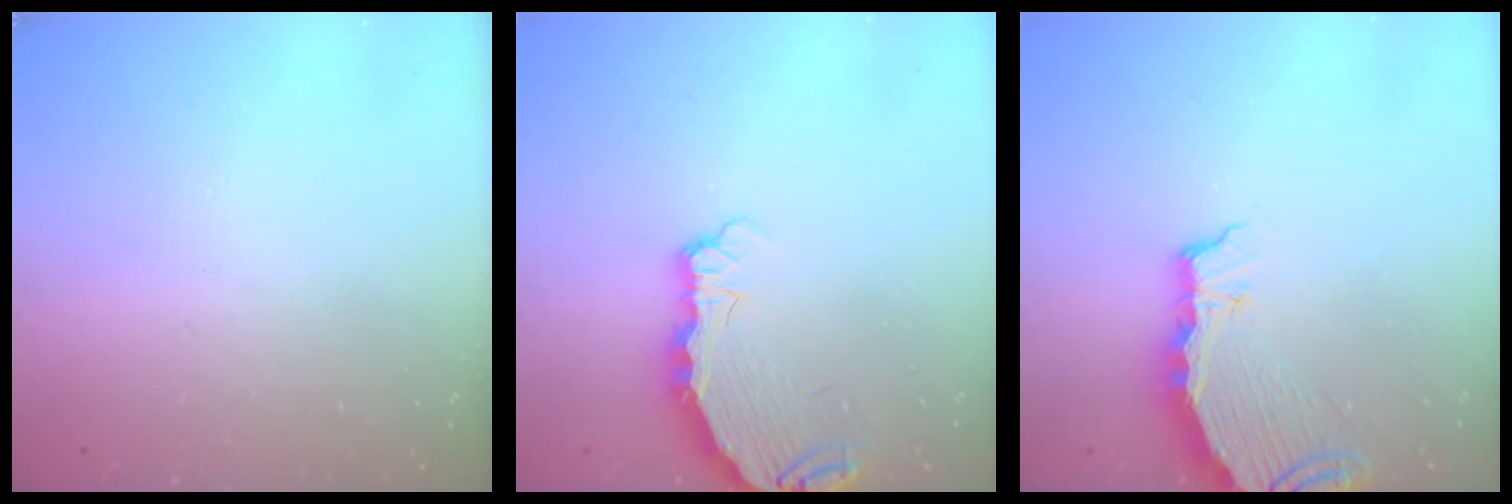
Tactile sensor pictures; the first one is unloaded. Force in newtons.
{"total": 4.9, "press": 4.9, "slide": 0.3}
{"total": 5.4, "press": 5.4, "slide": 0.5}